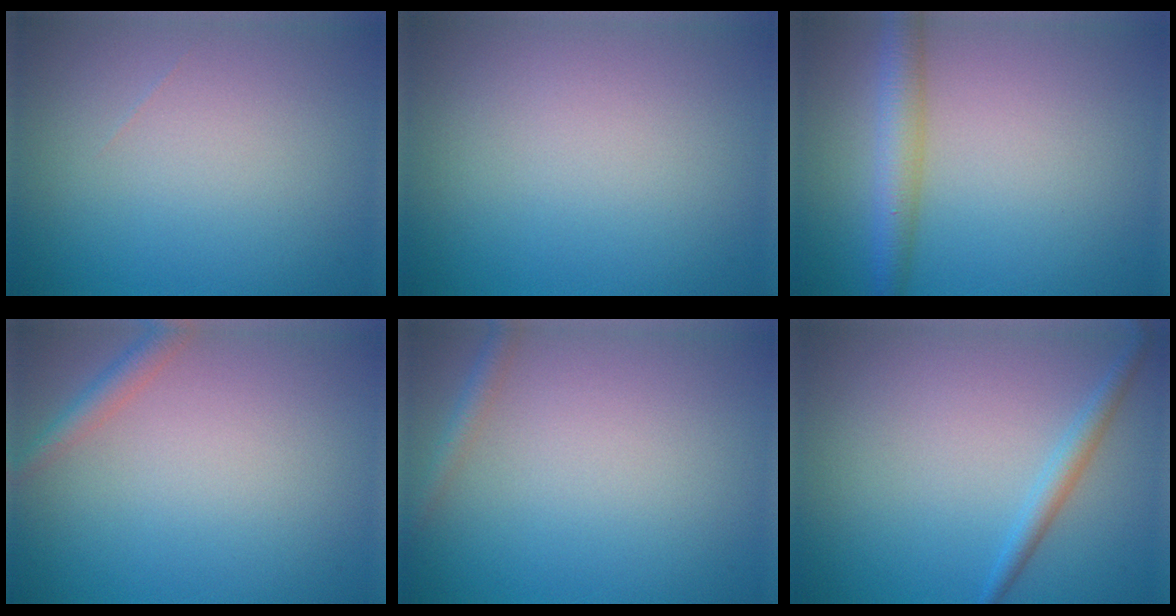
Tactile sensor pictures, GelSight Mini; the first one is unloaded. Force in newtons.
{"total": 0.0}
{"total": 3.5, "press": 3.5, "slide": 0.1}
{"total": 1.8, "press": 1.8, "slide": 0.1}
{"total": 1.4, "press": 1.4, "slide": 0.1}
{"total": 1.8, "press": 1.8, "slide": 0.0}